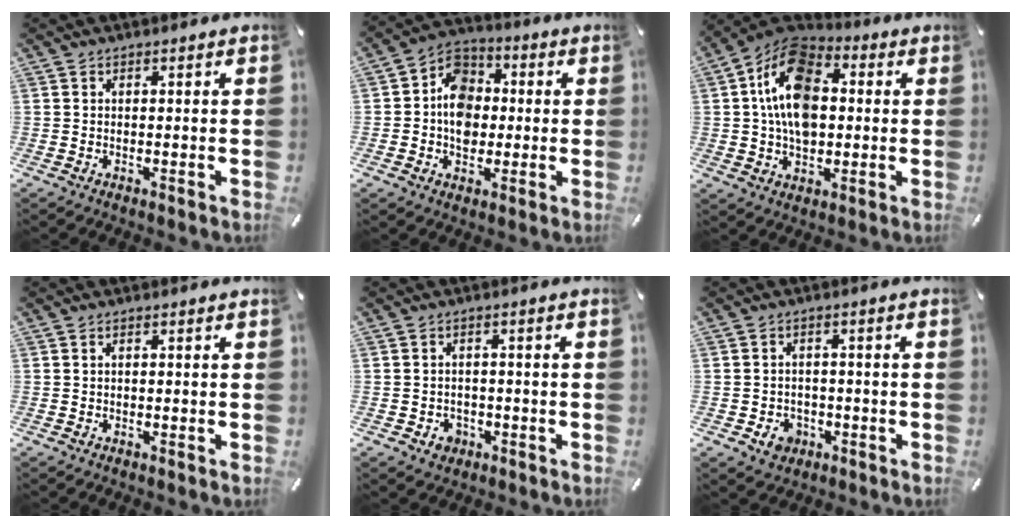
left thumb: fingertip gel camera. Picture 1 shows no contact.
{"total": 10.0, "force": [-1.3, 8.6, 5.0], "torque": [-0.091, 0.016, -0.027]}
{"total": 15.4, "force": [1.0, 11.0, 10.7], "torque": [-0.201, 0.003, 0.014]}
{"total": 0.6, "force": [0.1, 0.3, 0.5], "torque": [-0.009, 0.002, 0.000]}
{"total": 3.3, "force": [-1.3, 2.8, 0.9], "torque": [-0.015, 0.006, -0.025]}
{"total": 4.7, "force": [-1.9, 4.0, 1.7], "torque": [-0.025, 0.006, -0.036]}